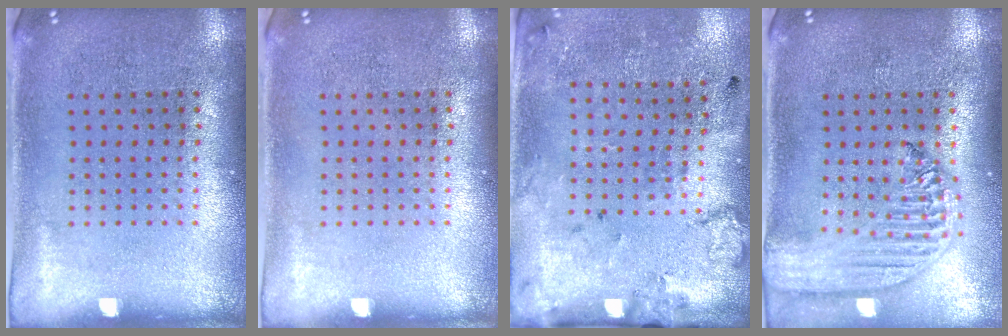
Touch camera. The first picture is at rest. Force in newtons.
{"total": 0.0}
{"total": 2.2, "press": 1.3, "slide": 1.7}
{"total": 2.4, "press": 2.1, "slide": 1.3}